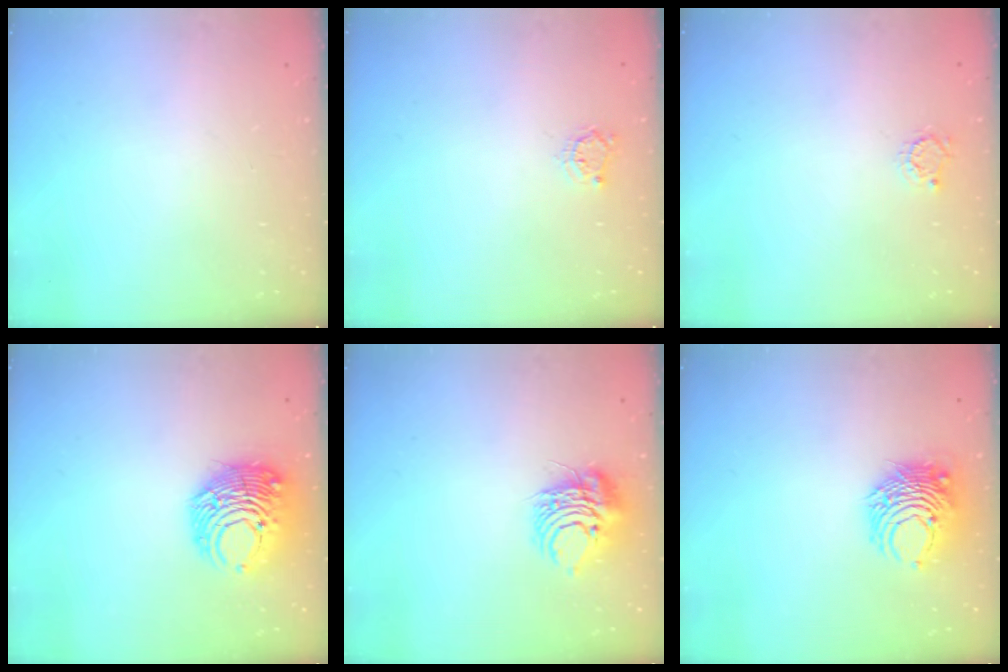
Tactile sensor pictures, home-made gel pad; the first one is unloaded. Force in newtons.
{"total": 3.3, "press": 3.3, "slide": 0.4}
{"total": 2.7, "press": 2.7, "slide": 0.4}
{"total": 11.3, "press": 11.3, "slide": 1.2}
{"total": 8.8, "press": 8.8, "slide": 0.9}
{"total": 8.4, "press": 8.4, "slide": 0.5}